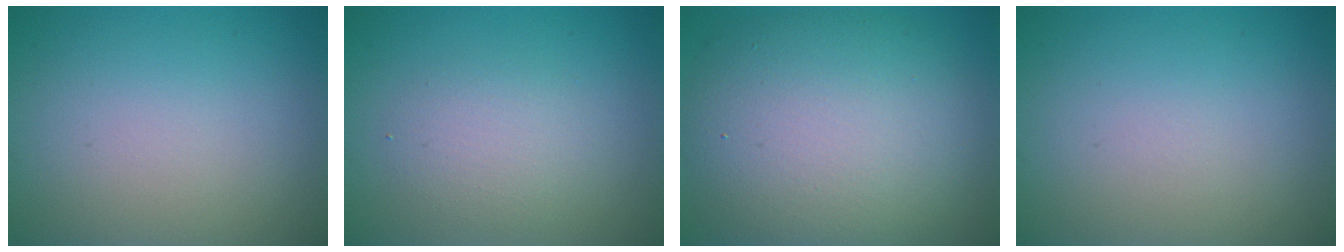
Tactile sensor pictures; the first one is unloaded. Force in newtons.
{"total": 2.4, "press": 2.4, "slide": 0.0}
{"total": 11.1, "press": 11.0, "slide": 0.6}
{"total": 0.0}